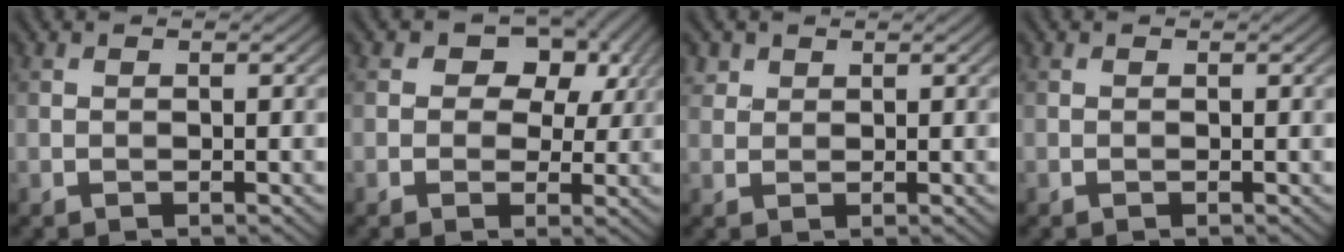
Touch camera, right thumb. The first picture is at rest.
{"total": 8.4, "force": [3.1, 6.1, 4.9], "torque": [-0.080, 0.018, 0.032]}
{"total": 1.9, "force": [1.3, 1.3, 0.4], "torque": [-0.014, 0.000, 0.033]}
{"total": 0.0}